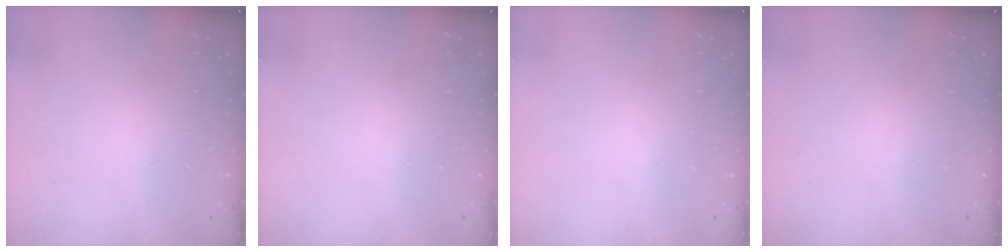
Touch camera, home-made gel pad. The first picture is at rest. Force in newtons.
{"total": 0.0}
{"total": 0.0}
{"total": 0.0}